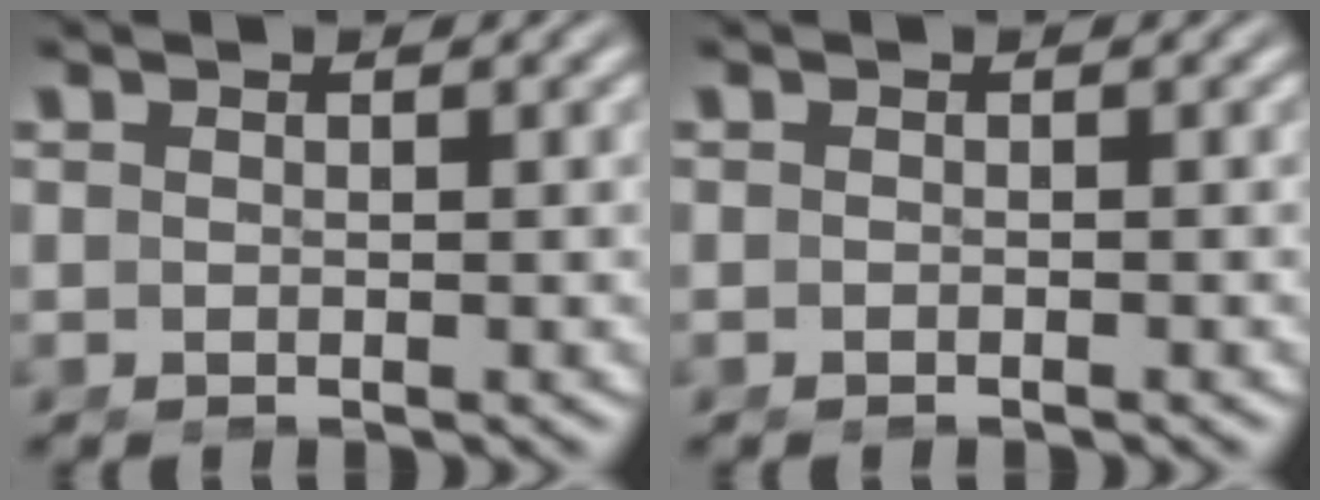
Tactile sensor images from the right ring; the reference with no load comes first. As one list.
[{"total": 0.6, "force": [-0.5, -0.2, 0.0], "torque": [-0.002, -0.001, -0.008]}]